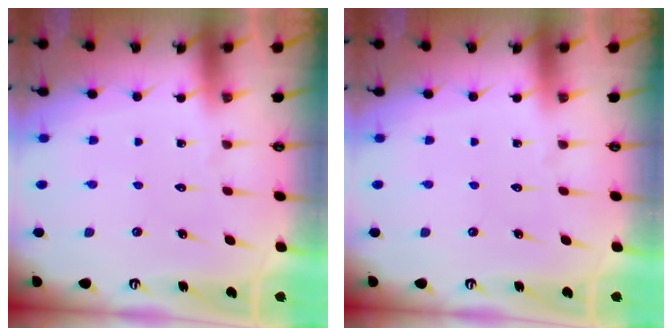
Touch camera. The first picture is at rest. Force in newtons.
{"total": 0.0}